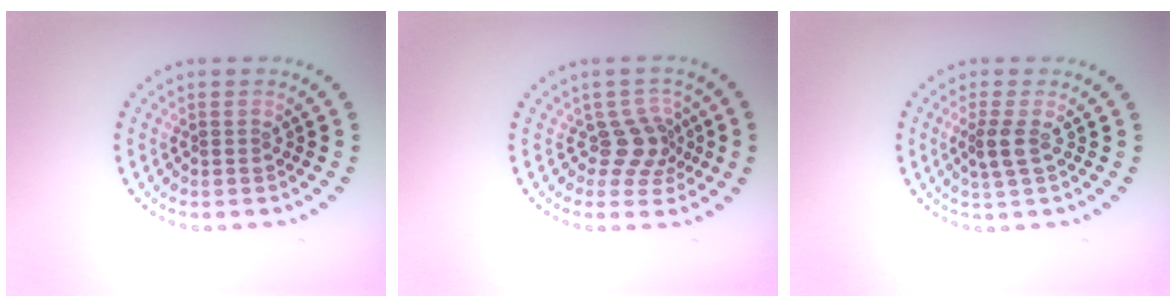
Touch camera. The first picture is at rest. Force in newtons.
{"total": 2.9, "press": 2.1, "slide": 2.0}
{"total": 1.9, "press": 1.5, "slide": 1.1}